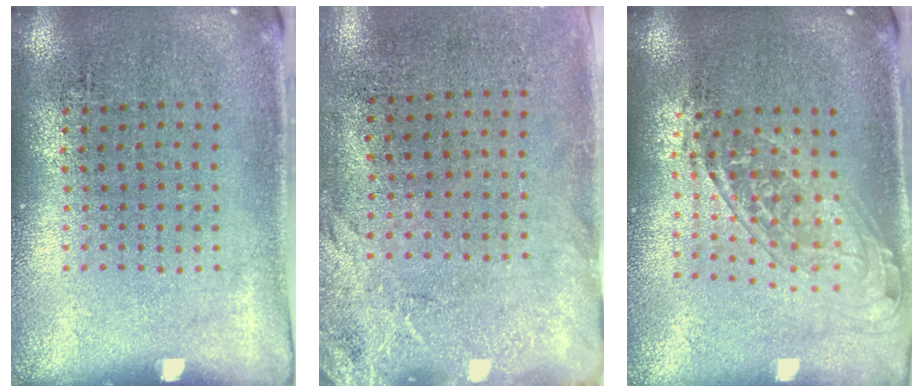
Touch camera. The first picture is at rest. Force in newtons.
{"total": 2.6, "press": 2.0, "slide": 1.6}
{"total": 1.7, "press": 1.4, "slide": 1.0}